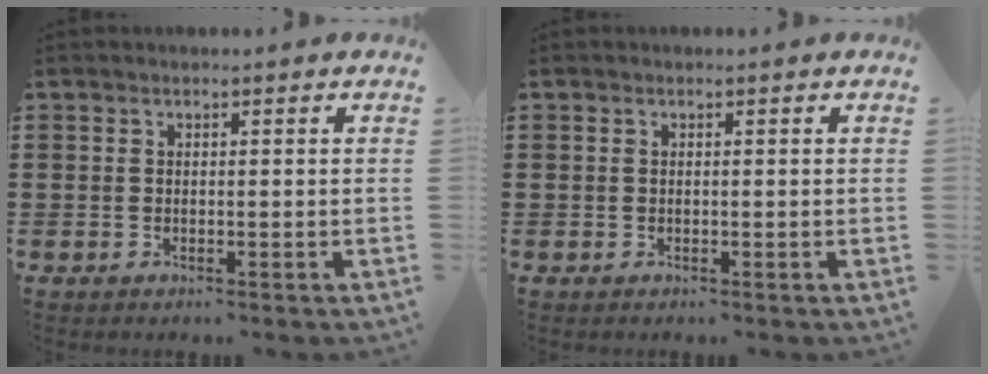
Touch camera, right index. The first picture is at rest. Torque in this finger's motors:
{"motor_torque": [0.51, 0.36, -0.04, 0.01]}